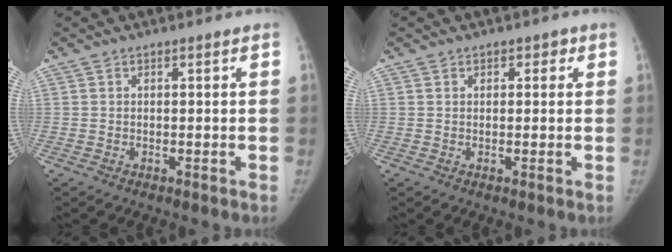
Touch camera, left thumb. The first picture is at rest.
{"total": 1.6, "force": [0.6, 1.4, 0.7], "torque": [0.011, 0.001, 0.001]}